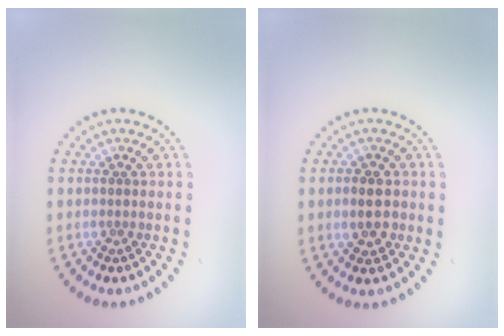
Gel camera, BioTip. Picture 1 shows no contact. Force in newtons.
{"total": 2.6, "press": 2.6, "slide": 0.4}